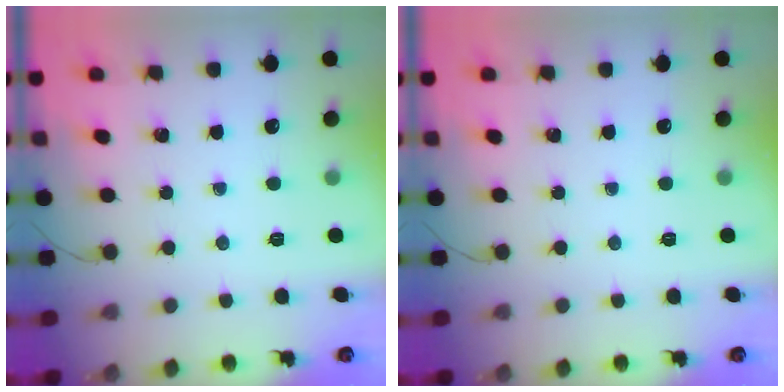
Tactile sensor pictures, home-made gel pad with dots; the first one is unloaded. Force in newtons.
{"total": 0.0}